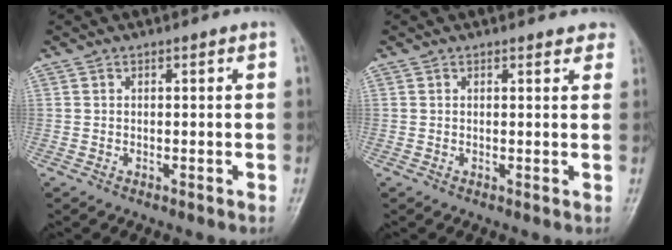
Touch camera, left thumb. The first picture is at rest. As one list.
[{"total": 2.3, "force": [2.0, 0.9, 0.7], "torque": [0.008, -0.006, 0.011]}]